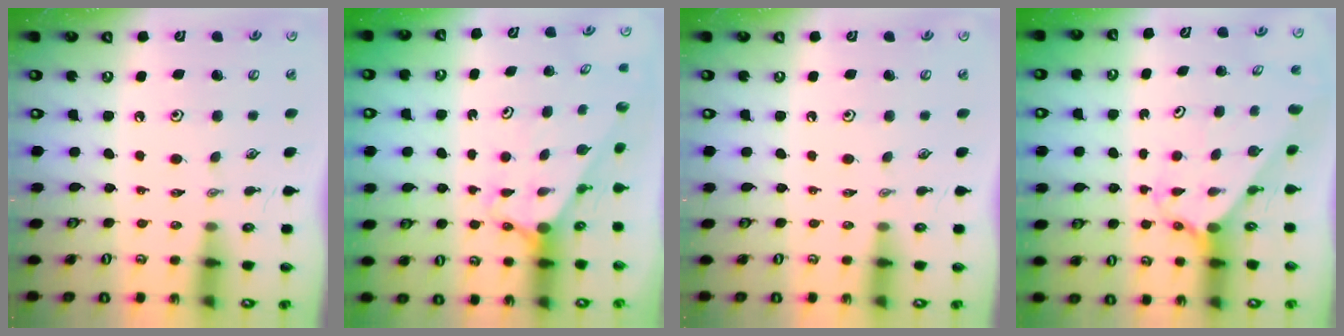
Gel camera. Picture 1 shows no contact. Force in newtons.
{"total": 2.8, "press": 2.8, "slide": 0.0}
{"total": 0.0}
{"total": 2.3, "press": 2.3, "slide": 0.2}